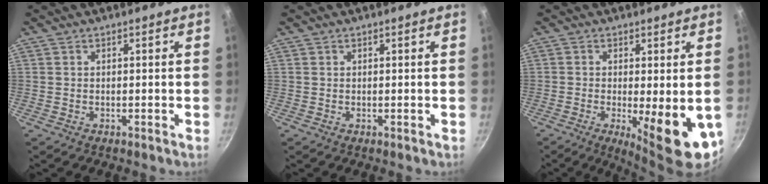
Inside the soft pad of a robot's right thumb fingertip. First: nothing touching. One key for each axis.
{"total": 0.0}
{"total": 12.3, "fx": -3.1, "fy": 3.4, "fz": 11.4, "tx": -0.145, "ty": -0.015, "tz": -0.033}